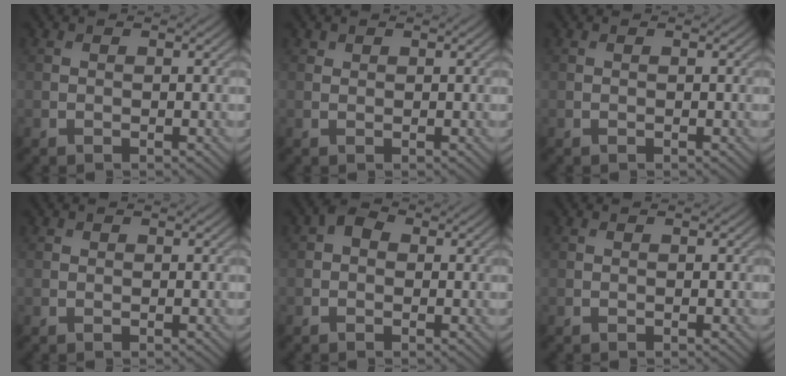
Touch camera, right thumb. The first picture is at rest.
{"total": 0.6, "force": [0.5, 0.3, 0.1], "torque": [0.001, -0.001, 0.011]}
{"total": 0.0}
{"total": 0.0}
{"total": 2.1, "force": [0.3, 1.6, 1.4], "torque": [-0.019, 0.005, -0.006]}
{"total": 0.0}